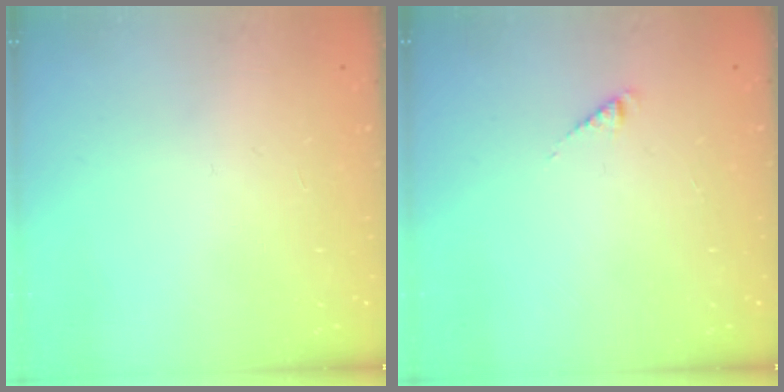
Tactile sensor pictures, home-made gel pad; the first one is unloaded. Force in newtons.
{"total": 2.6, "press": 2.6, "slide": 0.4}